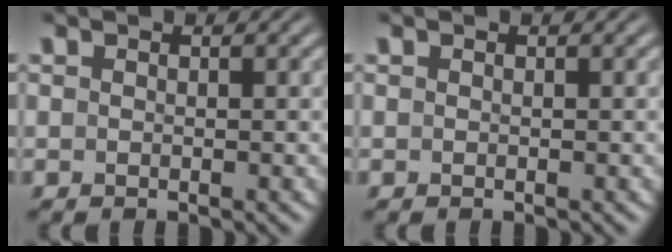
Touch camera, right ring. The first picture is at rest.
{"total": 0.0}